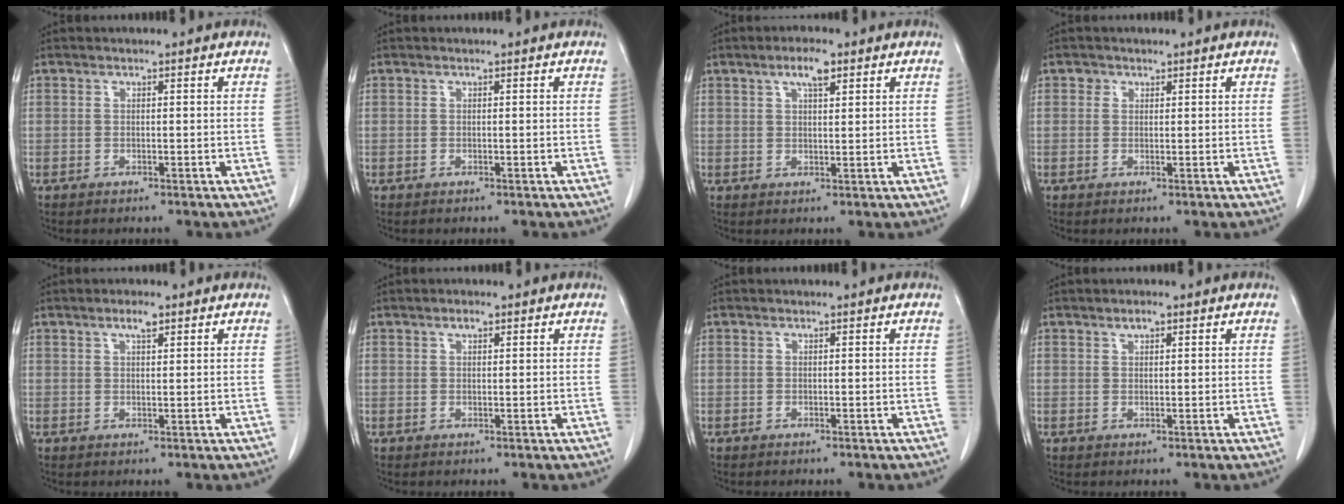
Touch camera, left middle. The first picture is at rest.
{"total": 0.0}
{"total": 3.9, "force": [2.3, 1.0, 3.0], "torque": [-0.057, 0.006, 0.040]}
{"total": 1.1, "force": [0.6, 0.9, 0.1], "torque": [0.009, -0.001, 0.005]}
{"total": 2.2, "force": [1.4, 0.5, 1.6], "torque": [-0.030, 0.003, 0.024]}
{"total": 1.3, "force": [0.8, 0.5, 0.9], "torque": [-0.015, 0.003, 0.013]}
{"total": 0.0}
{"total": 1.4, "force": [0.9, 0.5, 0.9], "torque": [-0.015, 0.002, 0.015]}